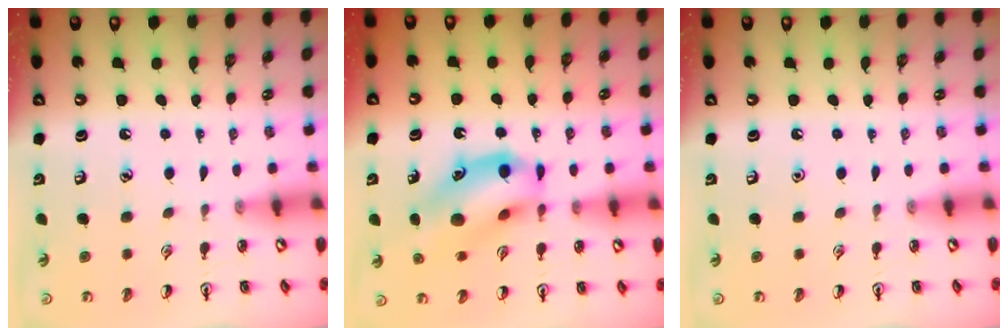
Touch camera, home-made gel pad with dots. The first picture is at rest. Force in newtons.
{"total": 14.6, "press": 14.4, "slide": 2.1}
{"total": 0.0}